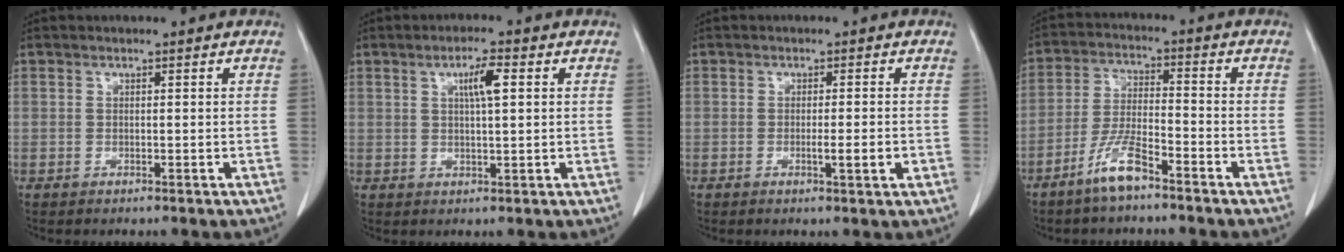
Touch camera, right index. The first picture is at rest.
{"total": 4.3, "force": [1.4, 0.5, 4.0], "torque": [-0.070, 0.002, 0.024]}
{"total": 2.8, "force": [-0.8, 0.0, 2.7], "torque": [-0.042, -0.005, -0.011]}
{"total": 6.8, "force": [-4.8, 1.0, 4.7], "torque": [-0.099, -0.007, -0.095]}